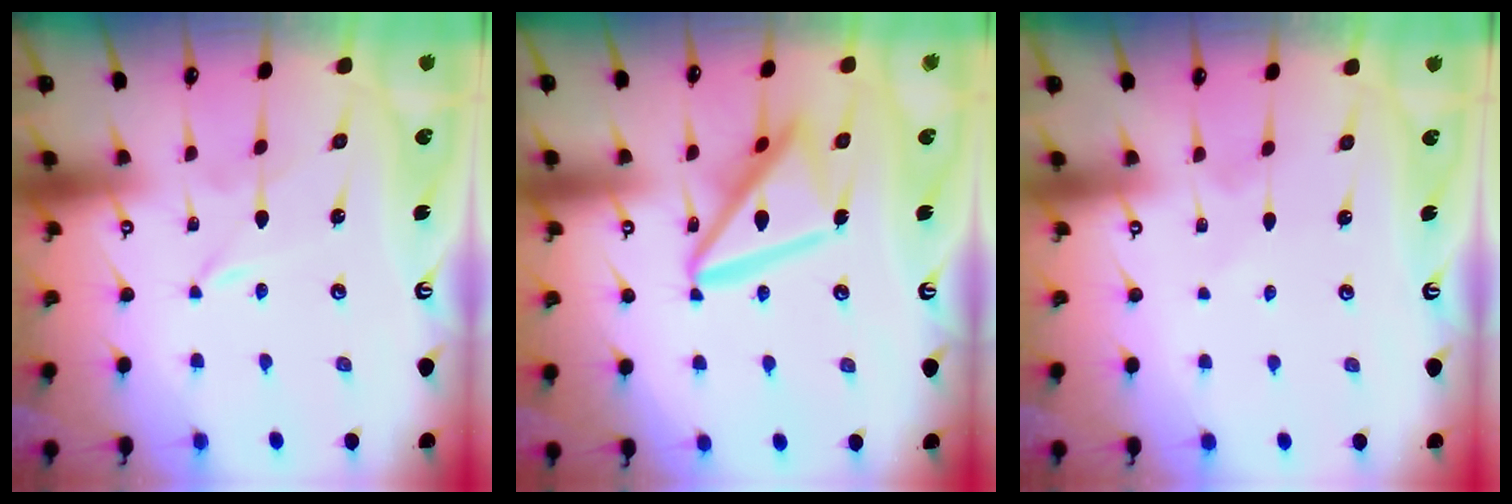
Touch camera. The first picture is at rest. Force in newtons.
{"total": 15.4, "press": 15.3, "slide": 1.6}
{"total": 2.1, "press": 2.1, "slide": 0.3}